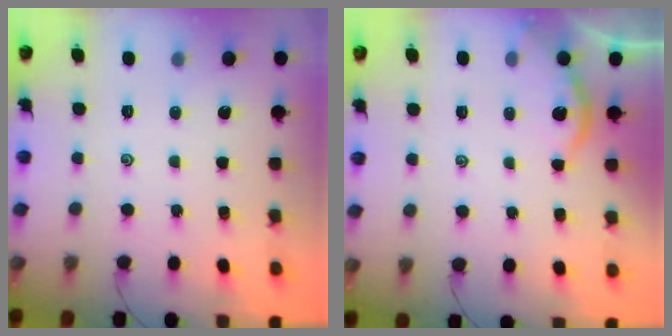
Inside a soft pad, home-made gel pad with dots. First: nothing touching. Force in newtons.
{"total": 2.7, "press": 2.7, "slide": 0.2}